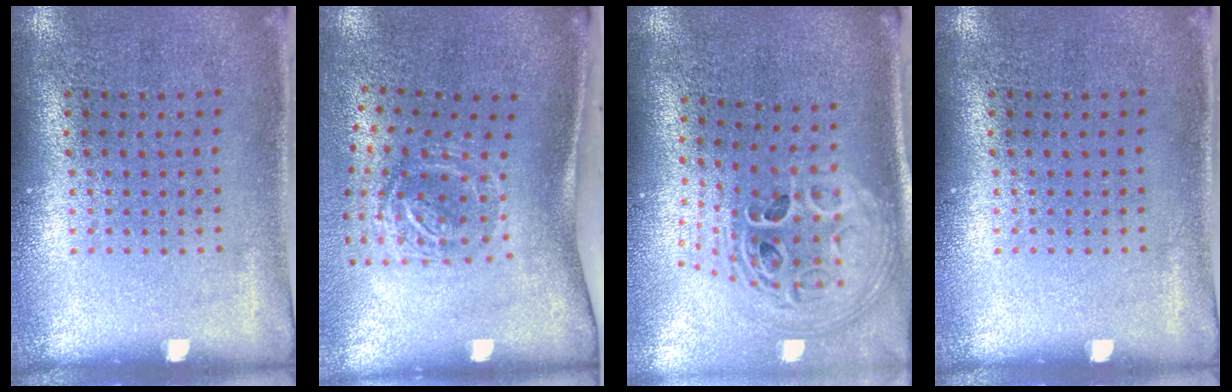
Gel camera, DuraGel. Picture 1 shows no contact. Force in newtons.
{"total": 2.0, "press": 1.2, "slide": 1.5}
{"total": 3.0, "press": 2.0, "slide": 2.2}
{"total": 0.0}